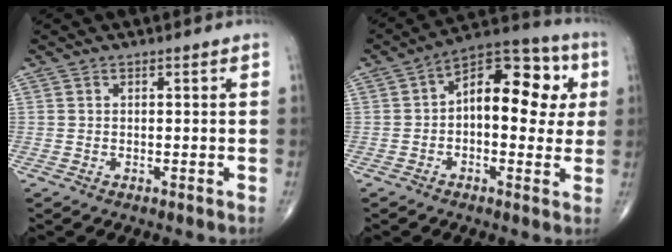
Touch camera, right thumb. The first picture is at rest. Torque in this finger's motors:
{"motor_torque": [0.07, 0.35, 0.65, 0.33, 0.23]}